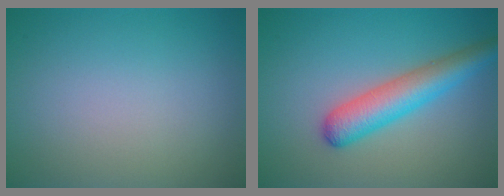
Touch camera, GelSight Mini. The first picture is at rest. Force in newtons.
{"total": 4.8, "press": 4.8, "slide": 0.2}